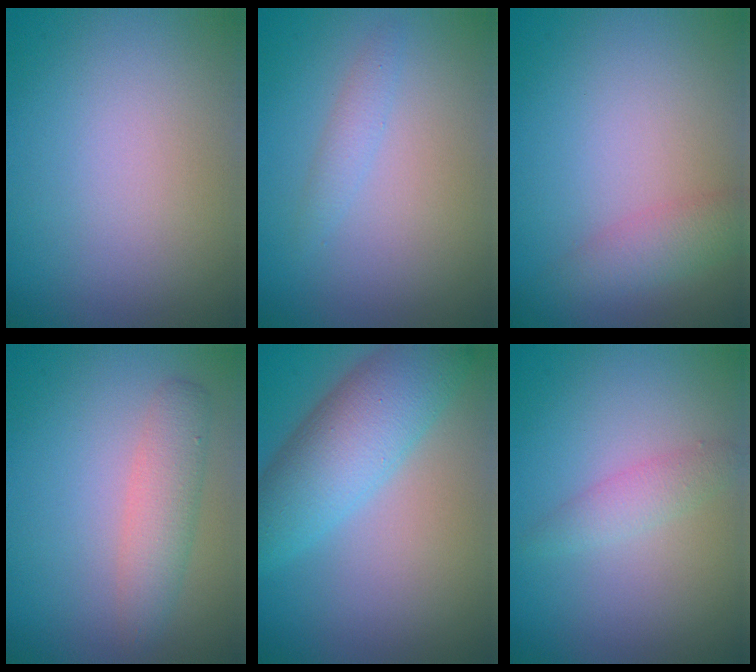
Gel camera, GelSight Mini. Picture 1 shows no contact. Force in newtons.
{"total": 1.3, "press": 1.3, "slide": 0.1}
{"total": 2.5, "press": 2.5, "slide": 0.1}
{"total": 3.0, "press": 3.0, "slide": 0.1}
{"total": 7.1, "press": 7.1, "slide": 0.2}
{"total": 1.7, "press": 1.7, "slide": 0.1}